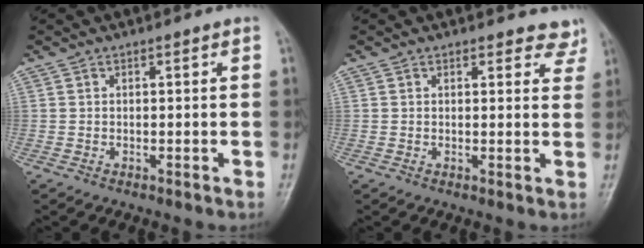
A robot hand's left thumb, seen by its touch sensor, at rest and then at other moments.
{"total": 4.0, "force": [3.6, 1.7, 0.5], "torque": [0.029, -0.020, 0.022]}